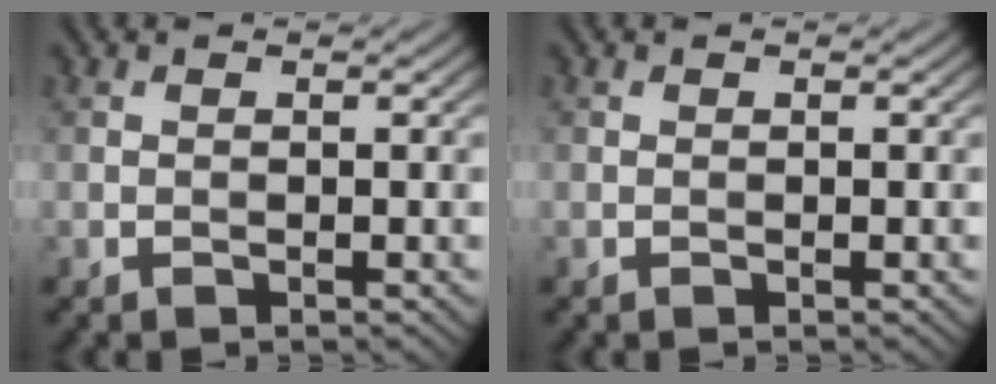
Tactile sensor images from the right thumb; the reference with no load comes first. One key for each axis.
{"total": 0.0}